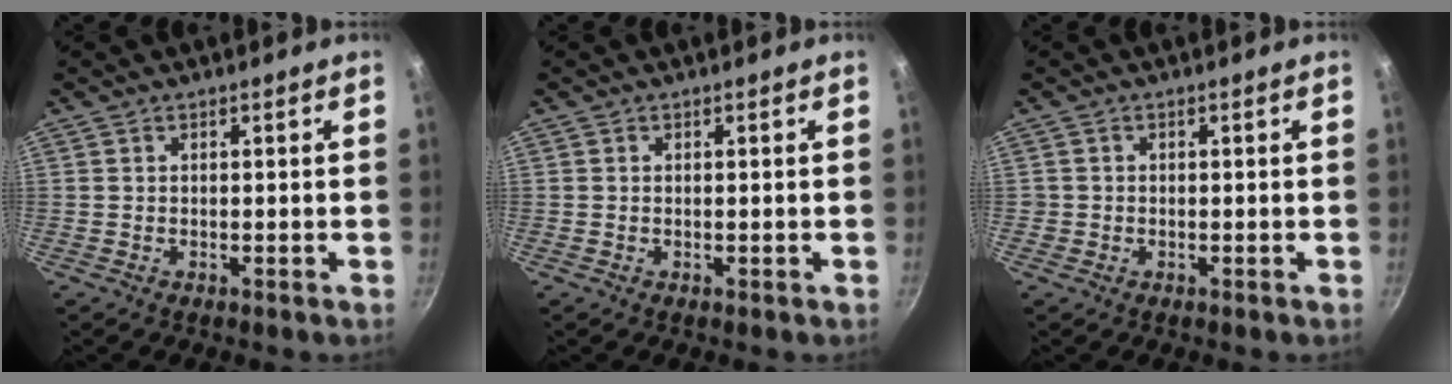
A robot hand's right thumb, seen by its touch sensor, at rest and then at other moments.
{"total": 0.0}
{"total": 1.0, "force": [-0.2, 1.0, 0.1], "torque": [0.000, 0.002, -0.004]}